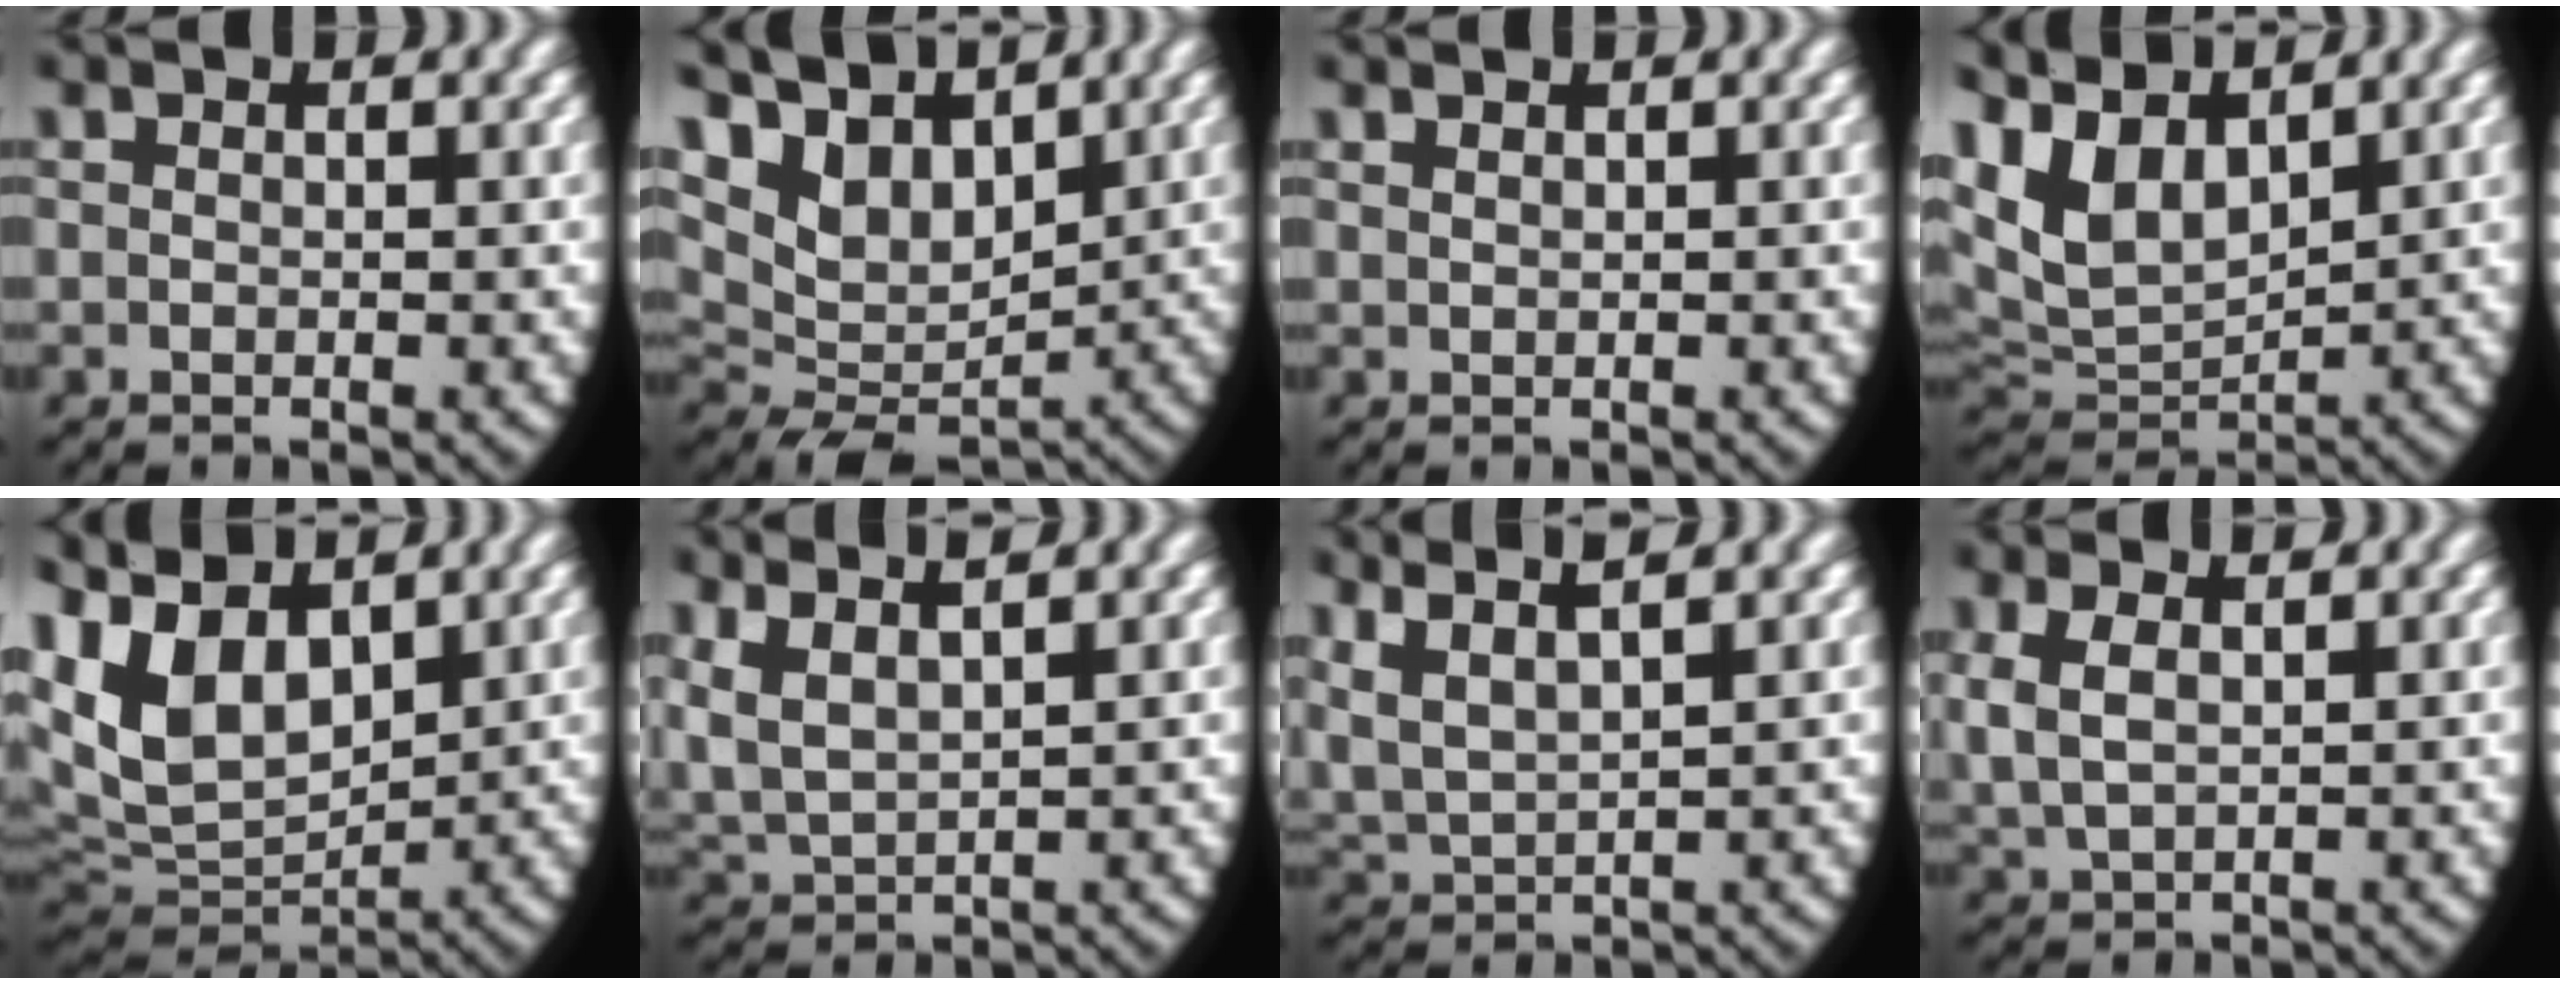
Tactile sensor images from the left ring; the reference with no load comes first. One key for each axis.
{"total": 12.1, "fx": 2.5, "fy": 9.7, "fz": 6.8, "tx": -0.152, "ty": -0.023, "tz": 0.039}
{"total": 0.7, "fx": 0.7, "fy": -0.3, "fz": 0.0, "tx": -0.001, "ty": -0.003, "tz": 0.020}
{"total": 11.4, "fx": 2.8, "fy": 8.8, "fz": 6.7, "tx": -0.171, "ty": -0.027, "tz": 0.051}
{"total": 12.5, "fx": 2.7, "fy": 9.7, "fz": 7.5, "tx": -0.187, "ty": -0.034, "tz": 0.055}
{"total": 7.0, "fx": 2.2, "fy": 5.2, "fz": 4.0, "tx": -0.120, "ty": -0.009, "tz": 0.044}
{"total": 8.3, "fx": 3.2, "fy": 6.1, "fz": 4.6, "tx": -0.124, "ty": 0.005, "tz": 0.047}
{"total": 4.1, "fx": 1.0, "fy": 2.9, "fz": 2.6, "tx": -0.072, "ty": 0.000, "tz": 0.025}